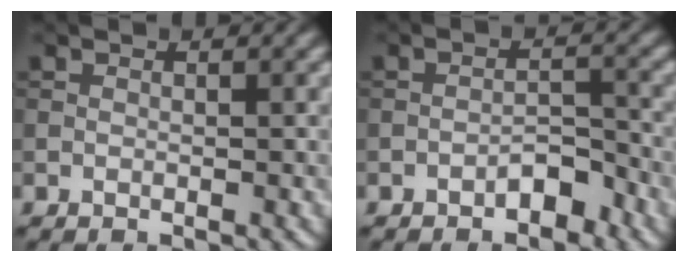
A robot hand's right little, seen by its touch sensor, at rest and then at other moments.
{"total": 2.5, "force": [-1.8, 0.9, 1.4], "torque": [-0.016, 0.012, -0.031]}